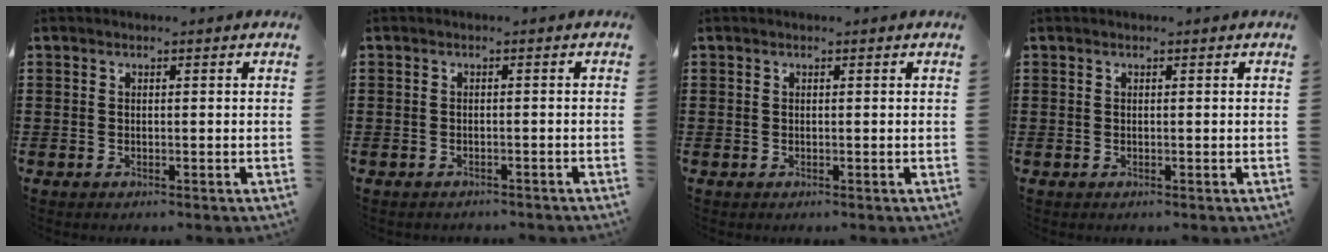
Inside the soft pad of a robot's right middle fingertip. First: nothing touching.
{"total": 1.1, "force": [-1.1, 0.3, 0.0], "torque": [-0.005, 0.002, -0.024]}
{"total": 0.0}
{"total": 0.0}